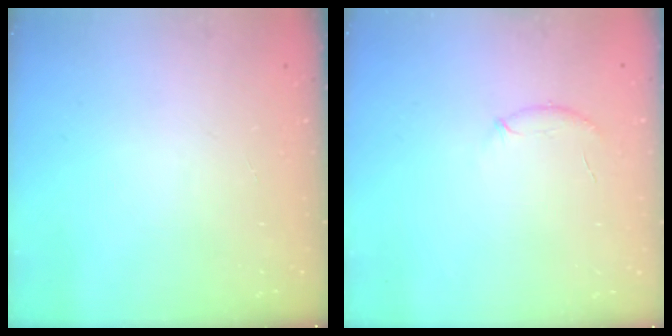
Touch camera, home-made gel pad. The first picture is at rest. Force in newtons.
{"total": 6.9, "press": 6.7, "slide": 1.6}